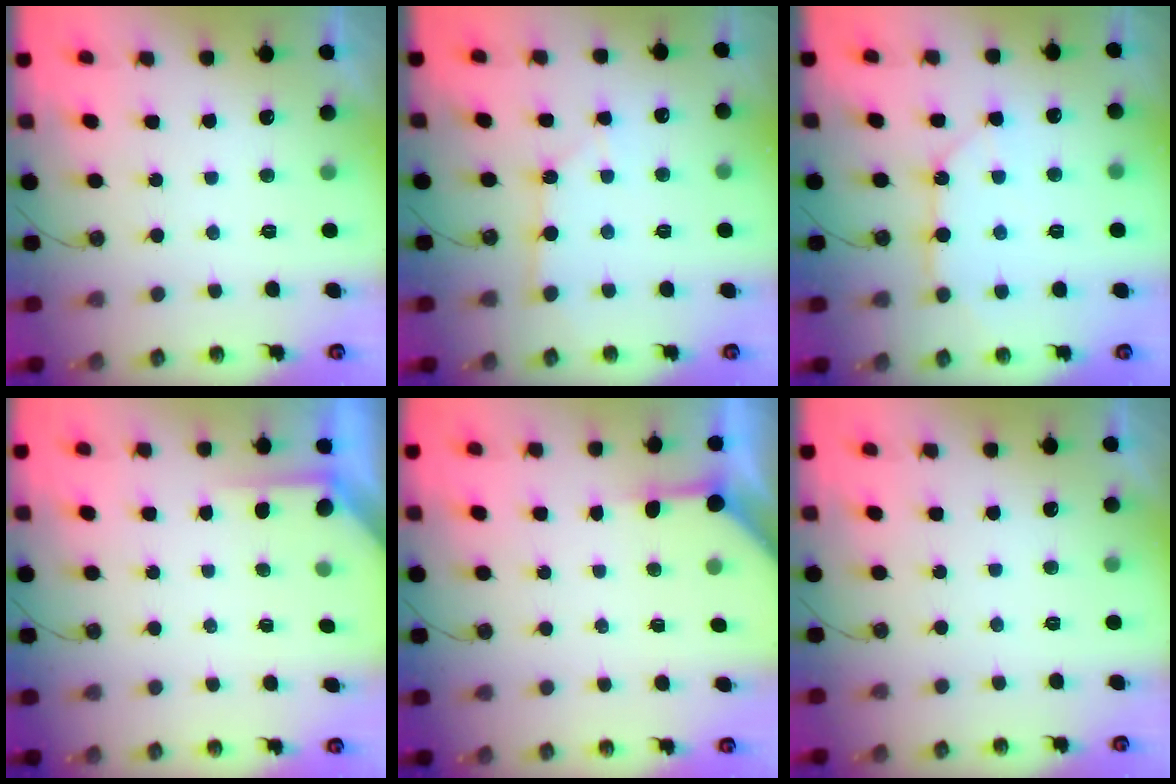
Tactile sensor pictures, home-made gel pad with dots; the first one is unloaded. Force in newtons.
{"total": 2.1, "press": 2.1, "slide": 0.3}
{"total": 11.0, "press": 11.0, "slide": 1.0}
{"total": 1.5, "press": 1.5, "slide": 0.3}
{"total": 3.7, "press": 3.7, "slide": 0.4}
{"total": 0.0}